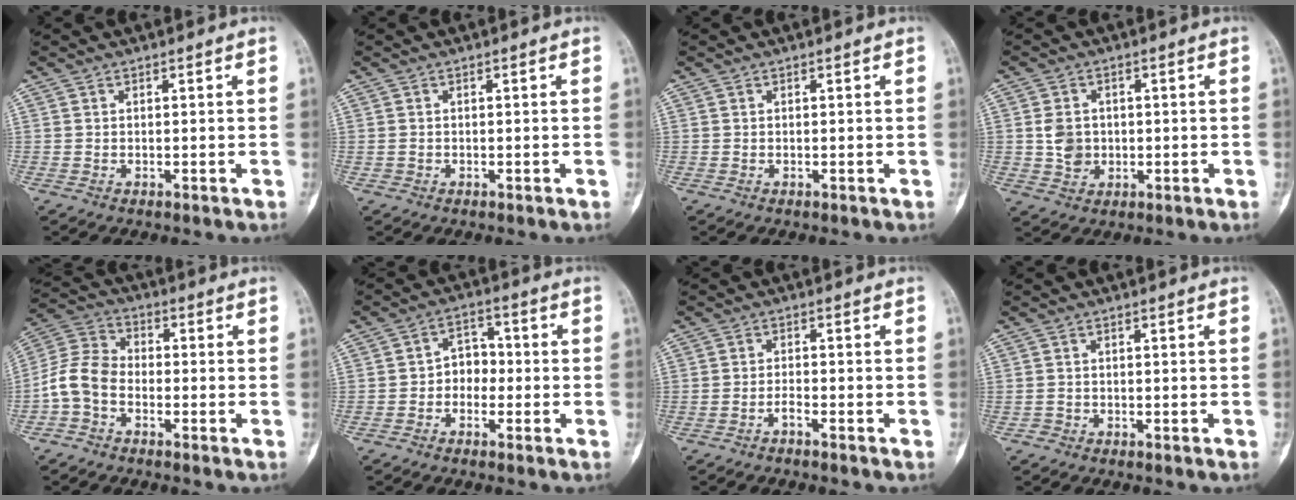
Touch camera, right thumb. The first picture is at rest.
{"total": 0.6, "force": [-0.1, 0.5, 0.3], "torque": [-0.006, 0.003, 0.001]}
{"total": 0.0}
{"total": 4.8, "force": [0.0, 4.0, 2.6], "torque": [-0.030, 0.000, 0.005]}
{"total": 8.1, "force": [-2.7, 5.8, 5.1], "torque": [-0.097, 0.028, -0.068]}
{"total": 5.1, "force": [-1.2, 4.1, 2.8], "torque": [-0.010, 0.026, -0.034]}
{"total": 1.3, "force": [-1.2, 0.0, 0.5], "torque": [-0.014, 0.011, -0.028]}
{"total": 0.8, "force": [-0.5, 0.6, 0.0], "torque": [-0.001, 0.004, -0.012]}